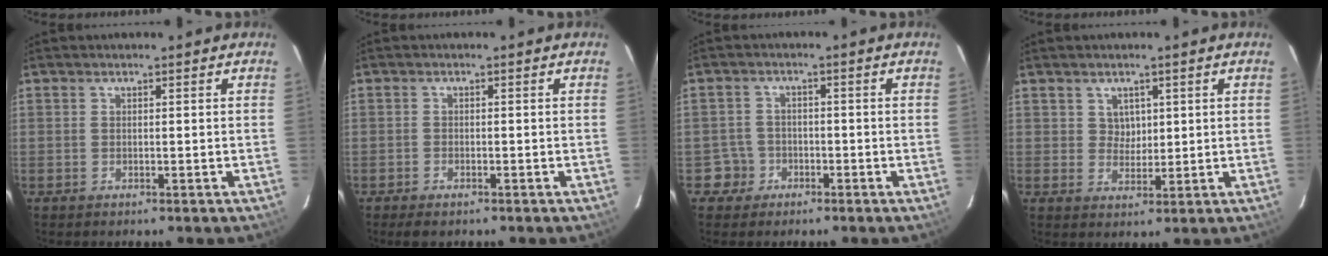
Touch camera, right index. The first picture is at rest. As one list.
[{"total": 2.1, "force": [-1.8, 0.7, 0.9], "torque": [-0.026, -0.007, -0.032]}, {"total": 3.6, "force": [-1.7, 3.1, -0.8], "torque": [0.013, 0.018, -0.030]}, {"total": 2.9, "force": [1.4, 2.4, 0.4], "torque": [0.000, 0.004, 0.028]}]